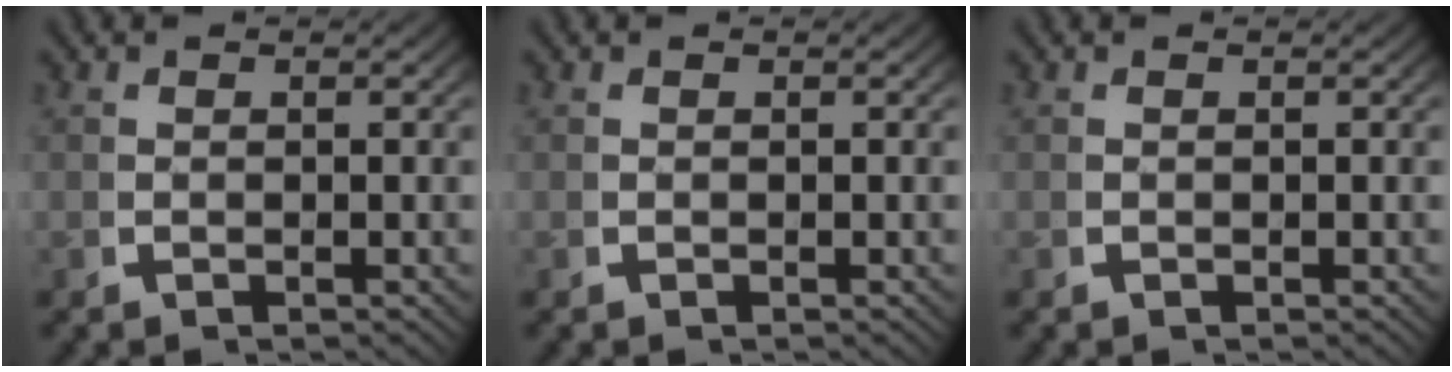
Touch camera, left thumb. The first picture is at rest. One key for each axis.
{"total": 0.0}
{"total": 0.0}